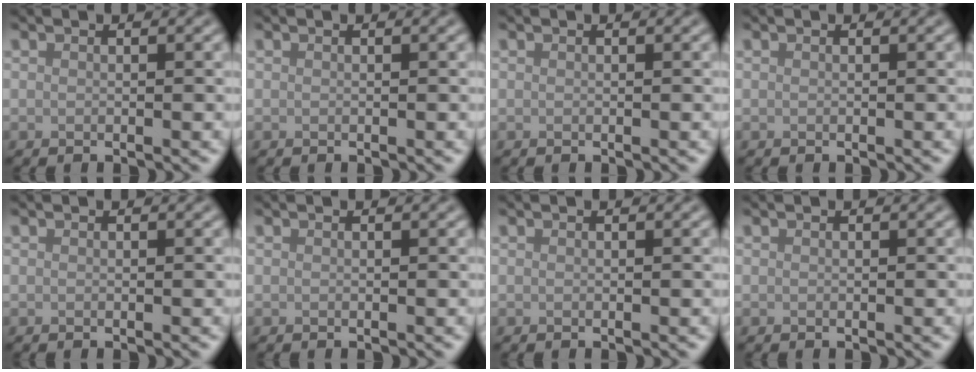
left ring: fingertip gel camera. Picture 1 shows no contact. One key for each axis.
{"total": 0.0}
{"total": 0.0}
{"total": 0.0}
{"total": 0.0}
{"total": 0.0}
{"total": 0.0}
{"total": 0.0}